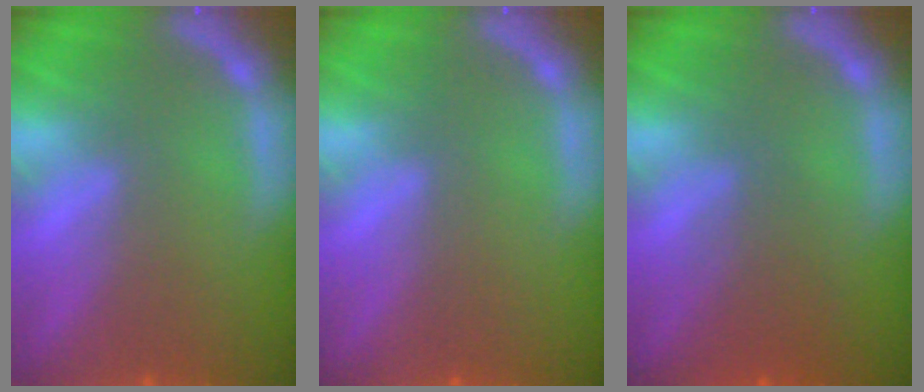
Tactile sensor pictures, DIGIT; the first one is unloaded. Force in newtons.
{"total": 0.0}
{"total": 3.0}